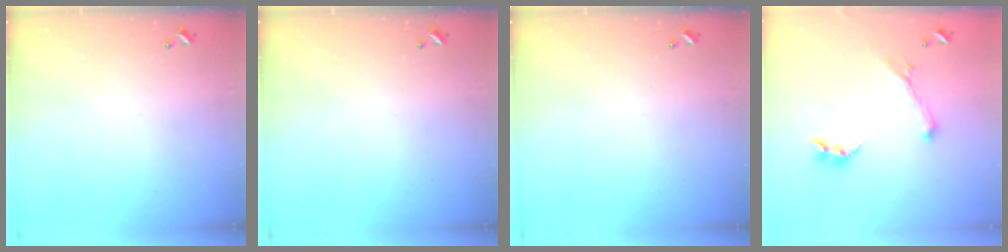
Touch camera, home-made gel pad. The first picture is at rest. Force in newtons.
{"total": 0.0}
{"total": 0.0}
{"total": 0.0}